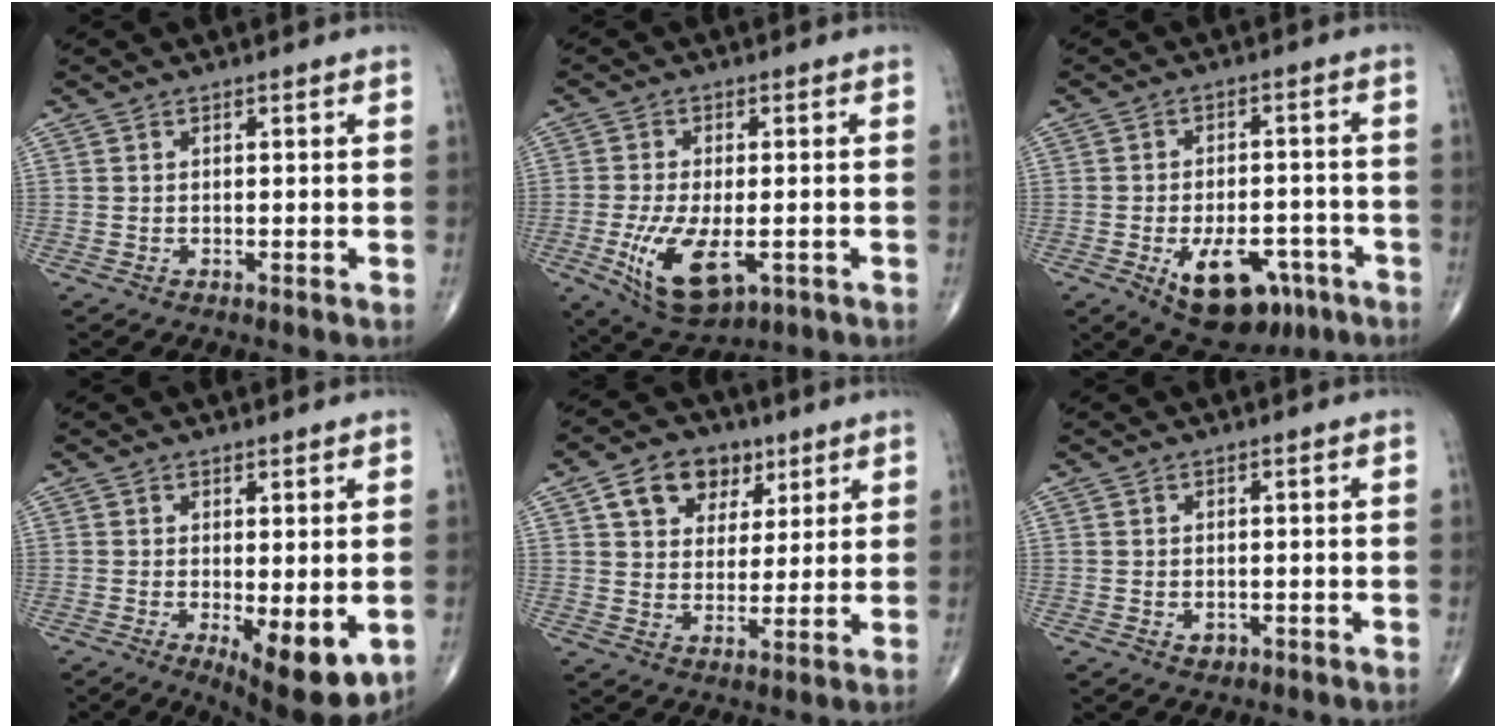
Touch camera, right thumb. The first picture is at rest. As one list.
[{"total": 11.6, "force": [-3.3, 5.6, 9.6], "torque": [-0.177, -0.012, -0.044]}, {"total": 13.5, "force": [-6.2, 7.4, 9.4], "torque": [-0.116, 0.024, -0.079]}, {"total": 9.7, "force": [-2.2, 3.5, 8.8], "torque": [-0.117, -0.024, -0.022]}, {"total": 10.6, "force": [5.0, 7.7, 5.3], "torque": [-0.050, -0.012, 0.081]}, {"total": 1.5, "force": [-0.5, 1.2, 0.8], "torque": [-0.006, 0.001, -0.004]}]